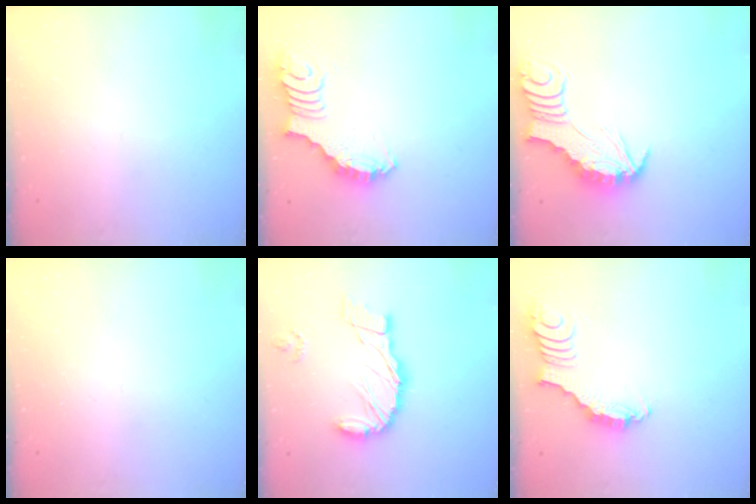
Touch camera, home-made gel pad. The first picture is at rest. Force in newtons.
{"total": 2.6, "press": 2.6, "slide": 0.5}
{"total": 3.0, "press": 3.0, "slide": 0.3}
{"total": 0.0}
{"total": 14.7, "press": 14.5, "slide": 2.3}
{"total": 2.7, "press": 2.7, "slide": 0.4}